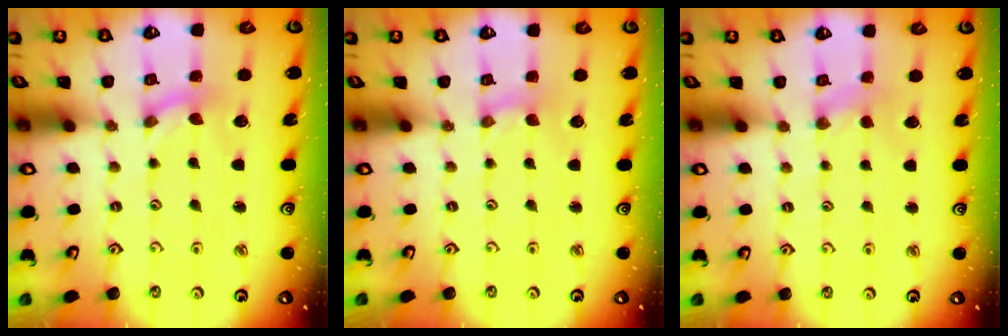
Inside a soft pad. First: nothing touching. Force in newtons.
{"total": 0.0}
{"total": 1.8, "press": 1.8, "slide": 0.3}